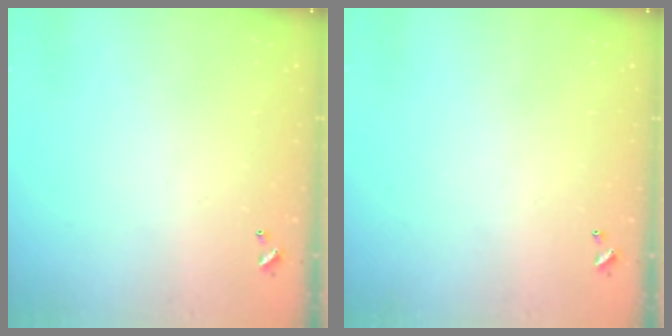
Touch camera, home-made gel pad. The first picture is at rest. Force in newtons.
{"total": 0.0}